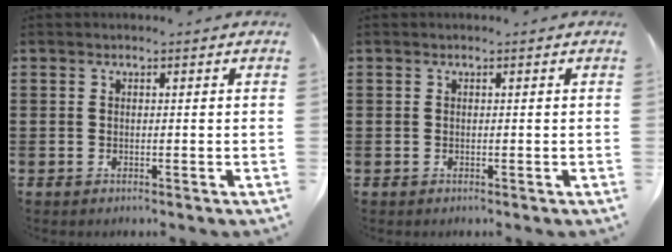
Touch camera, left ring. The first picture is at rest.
{"total": 0.0}